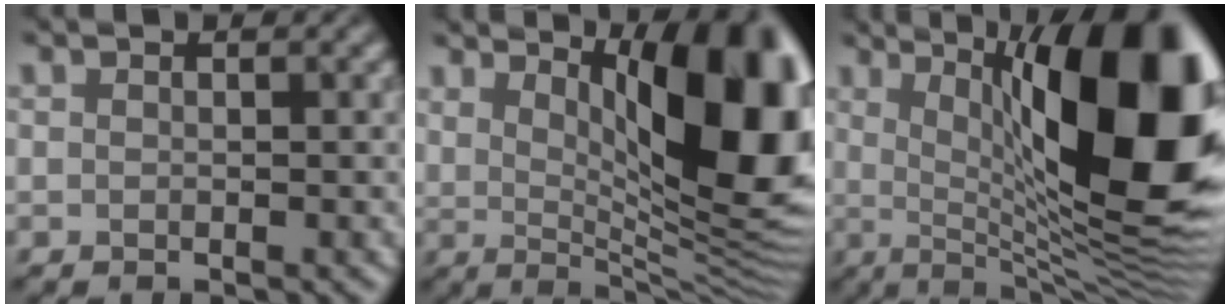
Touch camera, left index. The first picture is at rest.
{"total": 14.6, "force": [4.3, 5.6, 12.8], "torque": [-0.145, 0.005, 0.064]}
{"total": 17.5, "force": [3.1, 6.0, 16.1], "torque": [-0.201, 0.009, 0.042]}